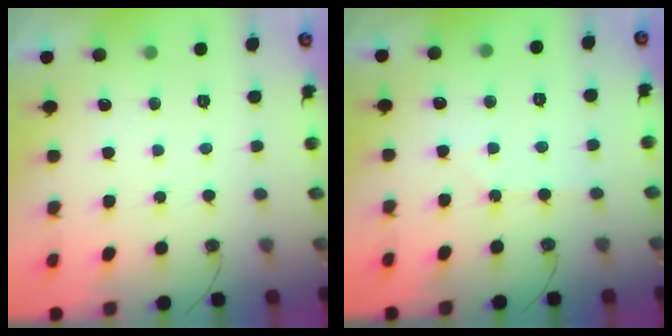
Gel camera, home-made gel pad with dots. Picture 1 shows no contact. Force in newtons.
{"total": 4.4, "press": 4.4, "slide": 0.6}